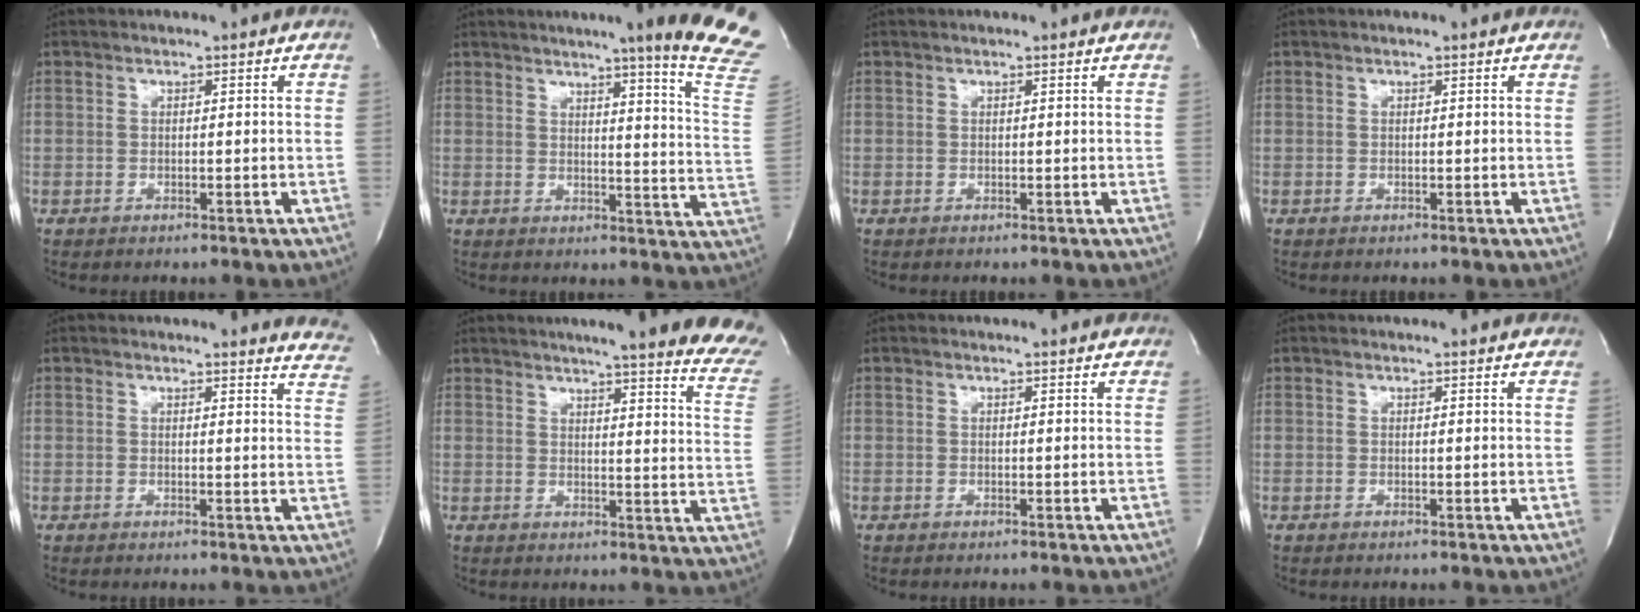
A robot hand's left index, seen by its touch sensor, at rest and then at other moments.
{"total": 15.2, "force": [12.0, -2.2, 9.2], "torque": [-0.115, -0.087, 0.127]}
{"total": 2.1, "force": [2.0, 0.3, 0.6], "torque": [-0.013, 0.023, 0.018]}
{"total": 0.6, "force": [0.6, 0.1, 0.2], "torque": [-0.008, 0.011, 0.005]}
{"total": 9.1, "force": [9.0, 1.2, 0.8], "torque": [0.023, -0.068, 0.056]}
{"total": 23.0, "force": [19.7, 1.4, 11.8], "torque": [-0.145, -0.069, 0.218]}
{"total": 2.7, "force": [2.6, 0.5, 0.4], "torque": [-0.014, 0.005, 0.021]}
{"total": 3.4, "force": [3.3, 0.6, 0.6], "torque": [-0.016, 0.003, 0.026]}